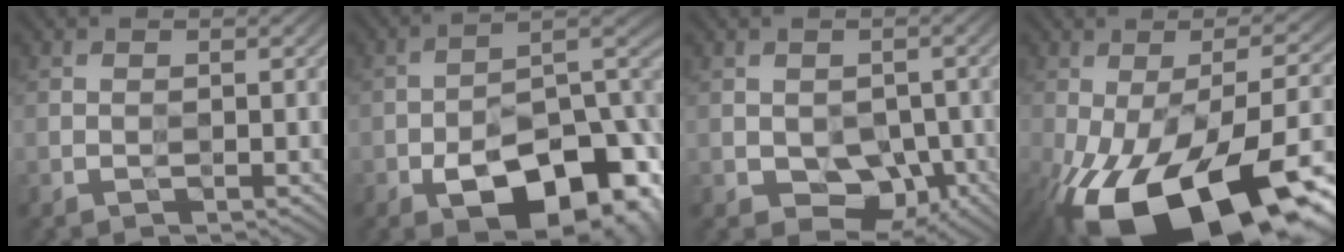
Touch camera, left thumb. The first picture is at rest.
{"total": 15.7, "force": [-8.9, 7.6, 10.4], "torque": [-0.128, -0.016, -0.135]}
{"total": 4.3, "force": [-0.6, 3.5, 2.4], "torque": [-0.047, -0.013, -0.005]}
{"total": 20.4, "force": [-10.3, 8.6, 15.3], "torque": [-0.261, -0.048, -0.142]}